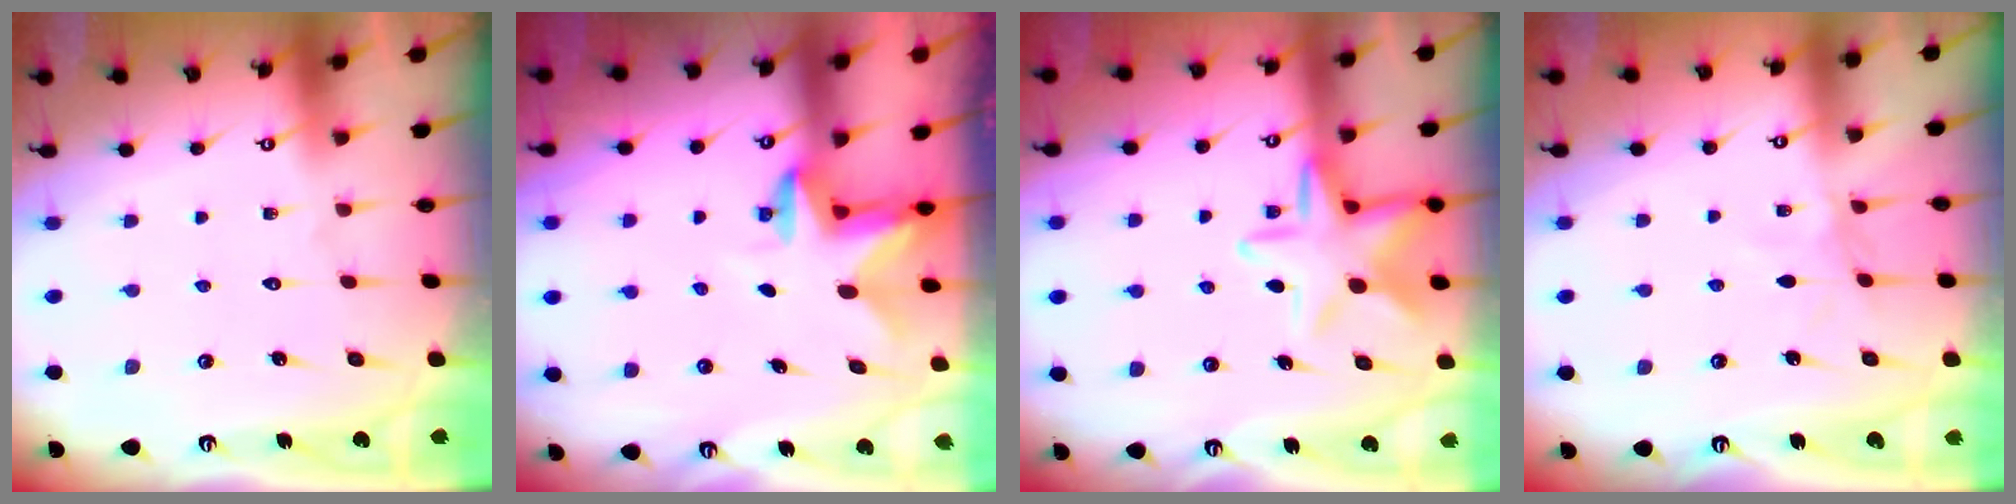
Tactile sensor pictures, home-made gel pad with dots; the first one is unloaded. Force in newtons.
{"total": 2.8, "press": 2.8, "slide": 0.5}
{"total": 11.6, "press": 11.6, "slide": 1.2}
{"total": 3.4, "press": 3.3, "slide": 0.4}